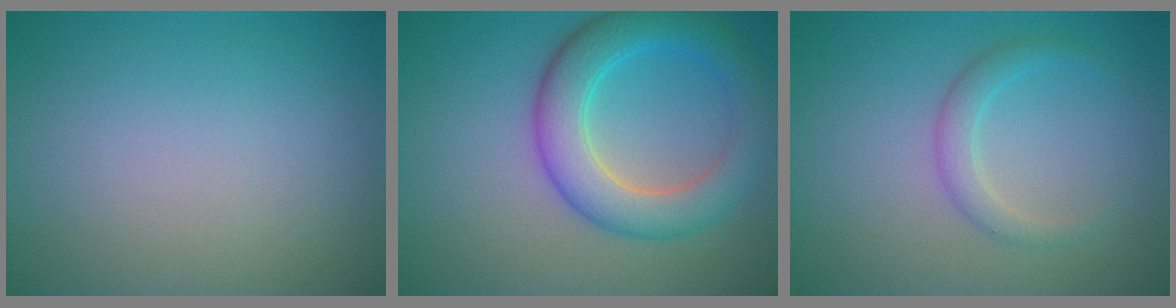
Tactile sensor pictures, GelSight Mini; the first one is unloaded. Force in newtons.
{"total": 6.3, "press": 6.3, "slide": 0.3}
{"total": 2.0, "press": 2.0, "slide": 0.1}